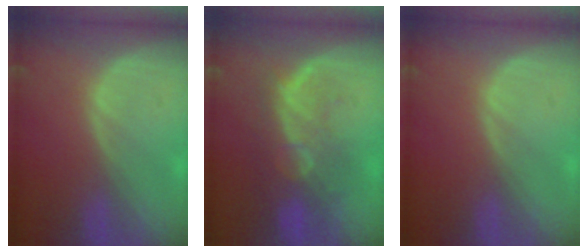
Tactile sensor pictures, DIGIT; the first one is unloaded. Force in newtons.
{"total": 10.1, "press": 8.6, "slide": 5.3}
{"total": 0.0}